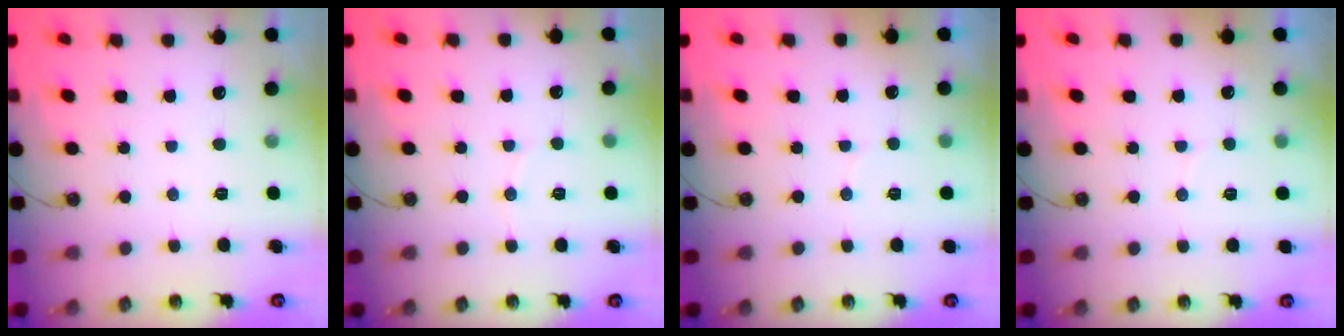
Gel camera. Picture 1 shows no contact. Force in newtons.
{"total": 4.0, "press": 4.0, "slide": 0.4}
{"total": 2.6, "press": 2.6, "slide": 0.4}
{"total": 2.9, "press": 2.6, "slide": 1.2}